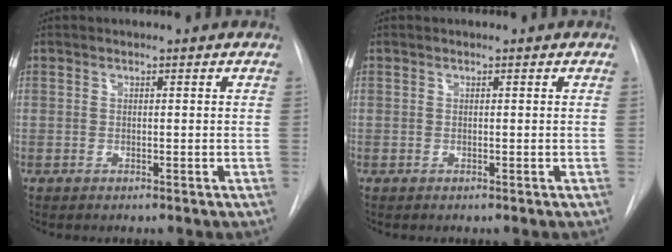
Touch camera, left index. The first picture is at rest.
{"total": 0.0}